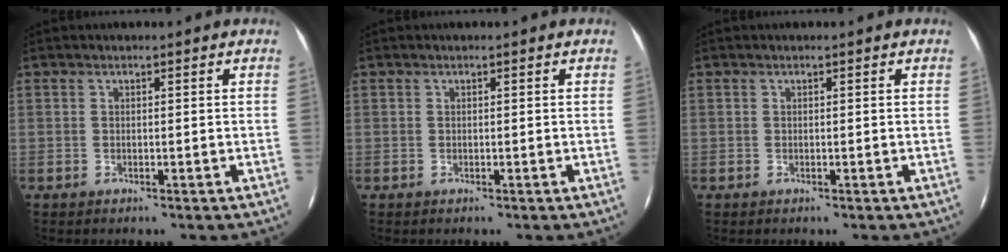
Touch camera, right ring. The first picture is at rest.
{"total": 0.0}
{"total": 0.0}